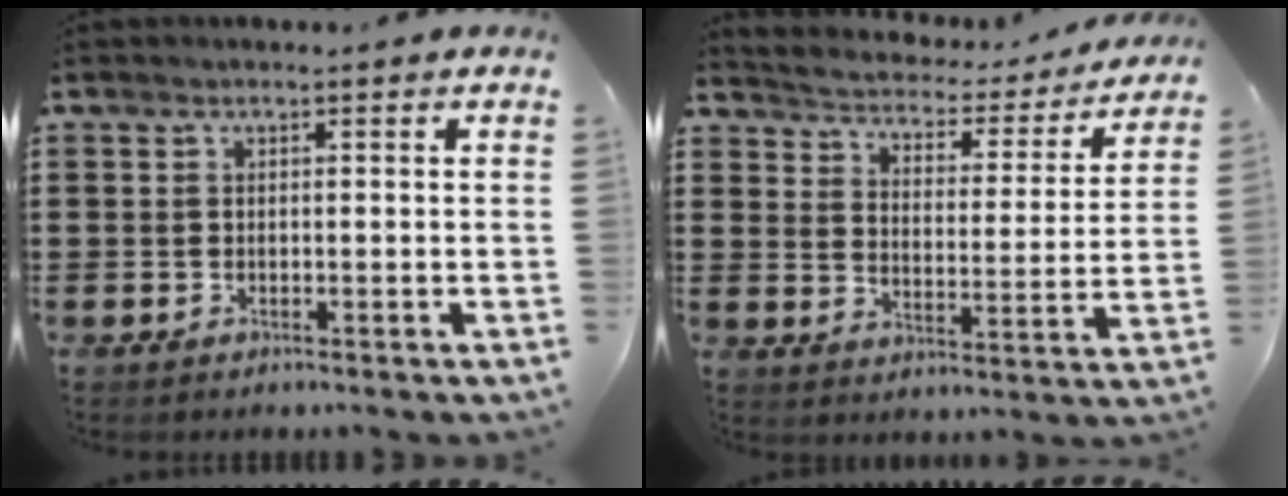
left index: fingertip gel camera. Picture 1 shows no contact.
{"total": 2.5, "force": [2.4, 0.5, 0.1], "torque": [-0.022, -0.026, 0.030]}